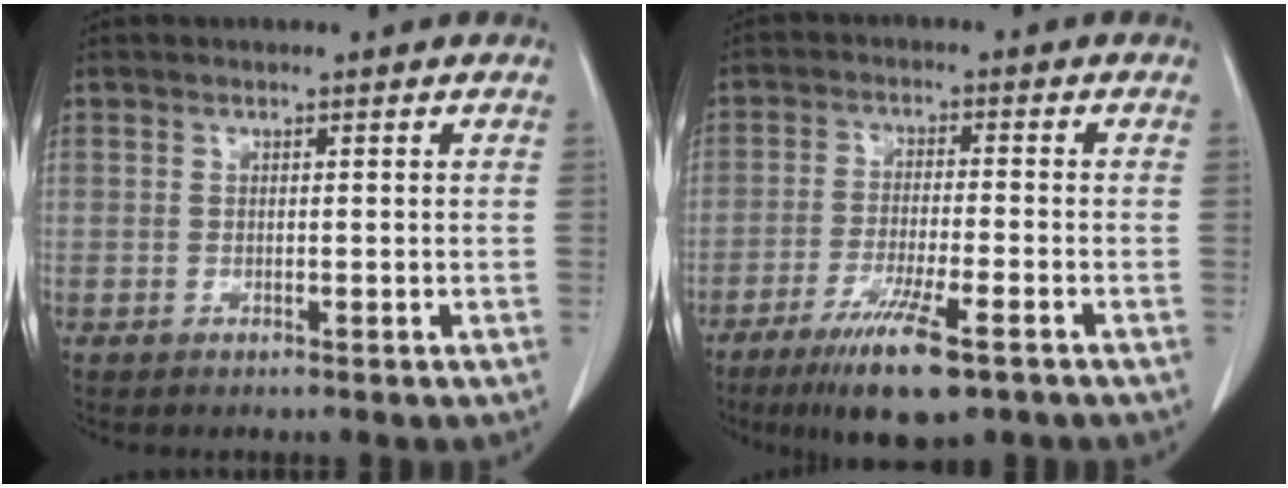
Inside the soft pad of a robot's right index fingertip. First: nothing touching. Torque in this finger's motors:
{"motor_torque": [1.06, -0.79, 0.24, 0.16]}